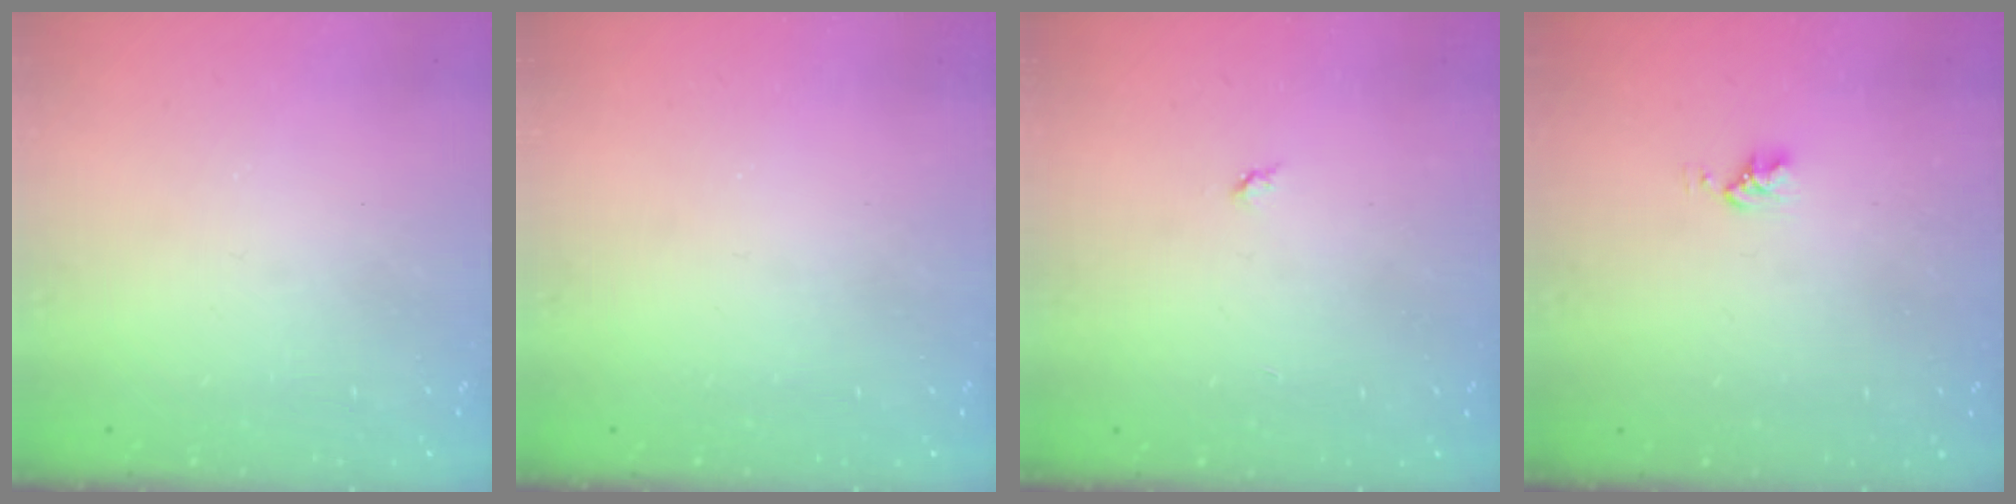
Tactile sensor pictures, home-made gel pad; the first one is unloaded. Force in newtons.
{"total": 0.0}
{"total": 2.8, "press": 2.8, "slide": 0.4}
{"total": 3.0, "press": 3.0, "slide": 0.4}